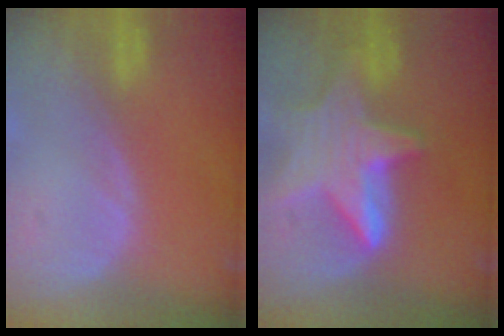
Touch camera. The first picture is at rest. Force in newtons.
{"total": 9.3, "press": 9.3, "slide": 0.8}